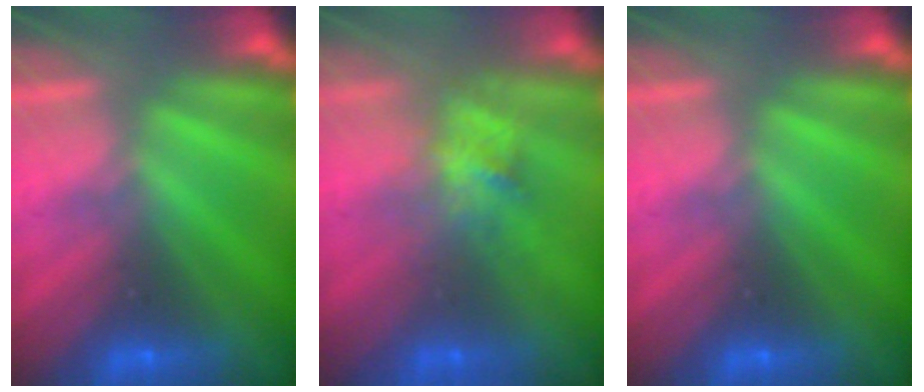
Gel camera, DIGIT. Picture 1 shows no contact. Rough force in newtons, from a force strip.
{"total": 2.8}
{"total": 0.0}